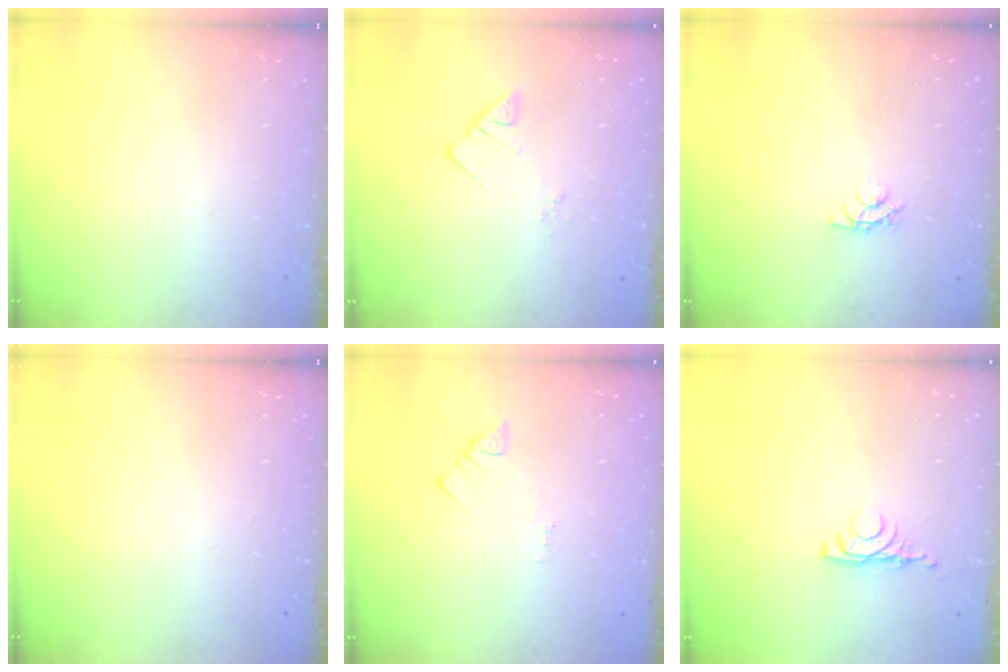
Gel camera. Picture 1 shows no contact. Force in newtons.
{"total": 2.6, "press": 2.6, "slide": 0.1}
{"total": 3.6, "press": 3.6, "slide": 0.4}
{"total": 0.0}
{"total": 1.5, "press": 1.5, "slide": 0.3}
{"total": 4.0, "press": 3.9, "slide": 0.6}